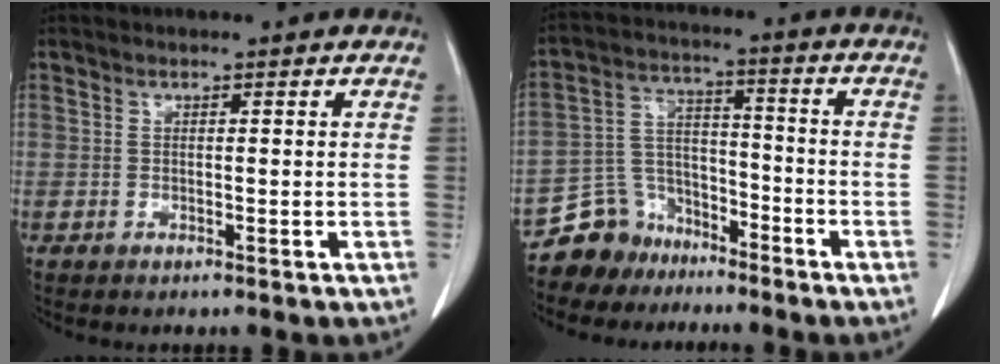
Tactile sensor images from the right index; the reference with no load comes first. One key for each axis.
{"total": 8.1, "fx": -6.4, "fy": 5.1, "fz": 0.0, "tx": -0.001, "ty": 0.032, "tz": -0.119}